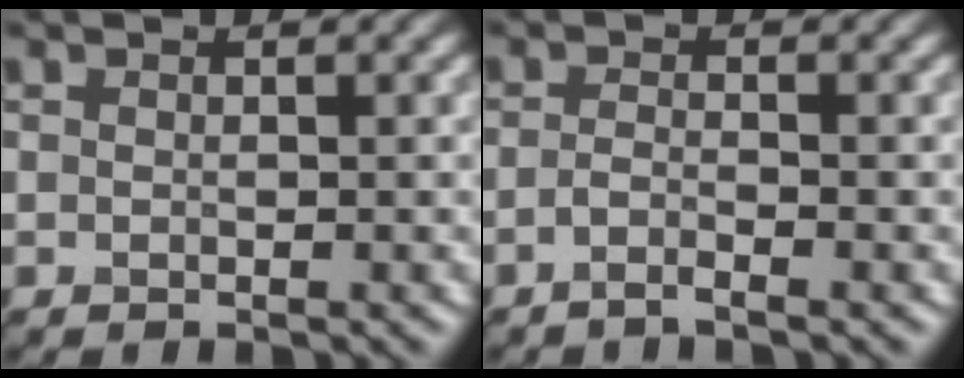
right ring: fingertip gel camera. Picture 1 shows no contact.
{"total": 1.4, "force": [-0.9, 0.2, 1.0], "torque": [-0.018, -0.002, -0.024]}